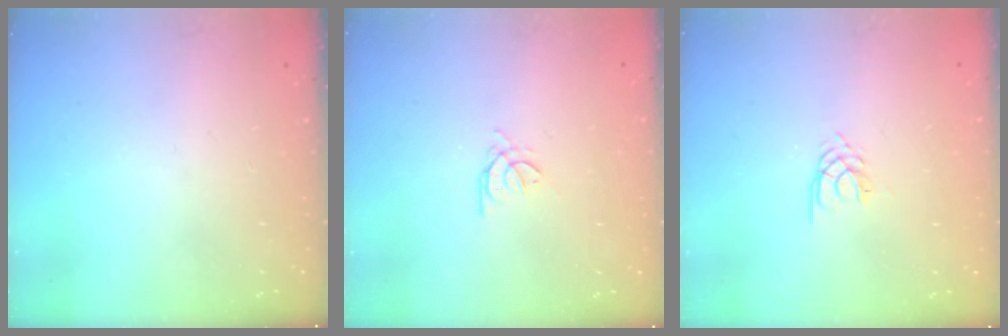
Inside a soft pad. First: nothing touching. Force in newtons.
{"total": 1.2, "press": 1.1, "slide": 0.4}
{"total": 1.9, "press": 1.9, "slide": 0.2}